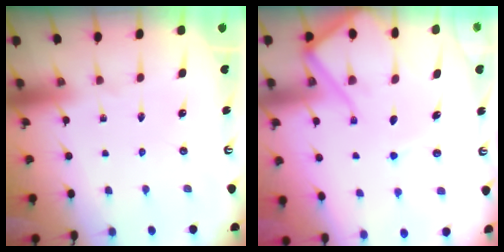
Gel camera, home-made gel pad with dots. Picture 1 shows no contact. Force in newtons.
{"total": 12.1, "press": 12.1, "slide": 1.0}